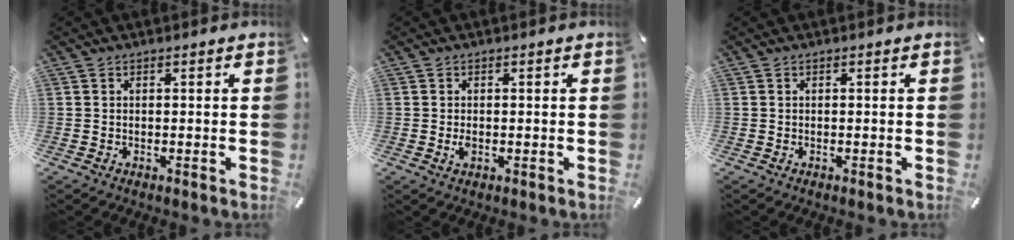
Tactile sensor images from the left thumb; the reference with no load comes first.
{"total": 1.4, "force": [-0.2, 0.7, 1.2], "torque": [-0.024, 0.000, -0.003]}
{"total": 0.0}